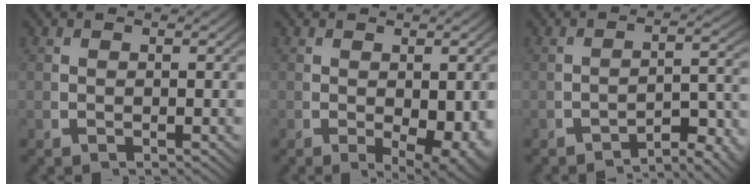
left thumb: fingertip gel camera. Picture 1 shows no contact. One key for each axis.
{"total": 4.4, "fx": -0.6, "fy": 2.0, "fz": 3.8, "tx": -0.063, "ty": -0.022, "tz": 0.004}
{"total": 4.5, "fx": -3.3, "fy": 1.0, "fz": 2.8, "tx": -0.033, "ty": -0.007, "tz": -0.045}